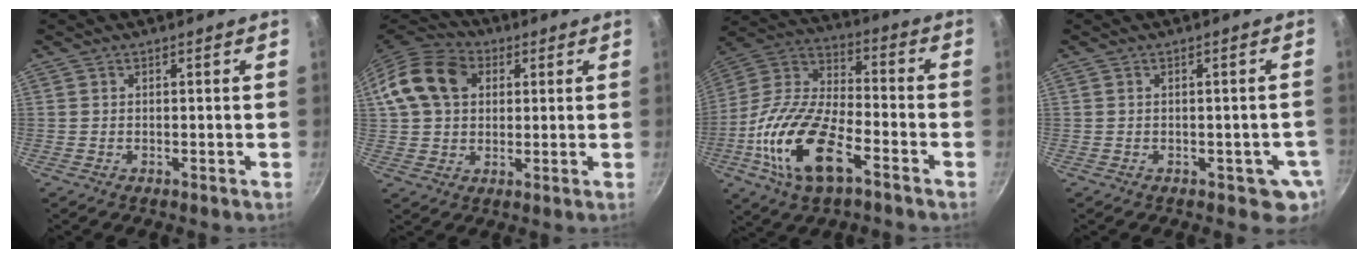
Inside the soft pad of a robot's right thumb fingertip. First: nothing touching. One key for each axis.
{"total": 14.1, "fx": 3.8, "fy": 10.6, "fz": 8.5, "tx": -0.140, "ty": 0.019, "tz": 0.054}
{"total": 20.7, "fx": -8.5, "fy": 9.5, "fz": 16.3, "tx": -0.306, "ty": 0.036, "tz": -0.176}
{"total": 3.6, "fx": -0.9, "fy": 2.3, "fz": 2.6, "tx": -0.010, "ty": 0.006, "tz": -0.005}